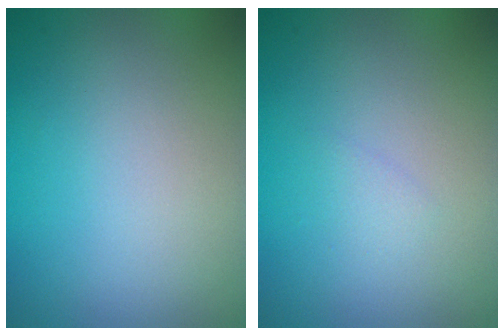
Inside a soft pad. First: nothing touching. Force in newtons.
{"total": 0.7, "press": 0.7, "slide": 0.1}